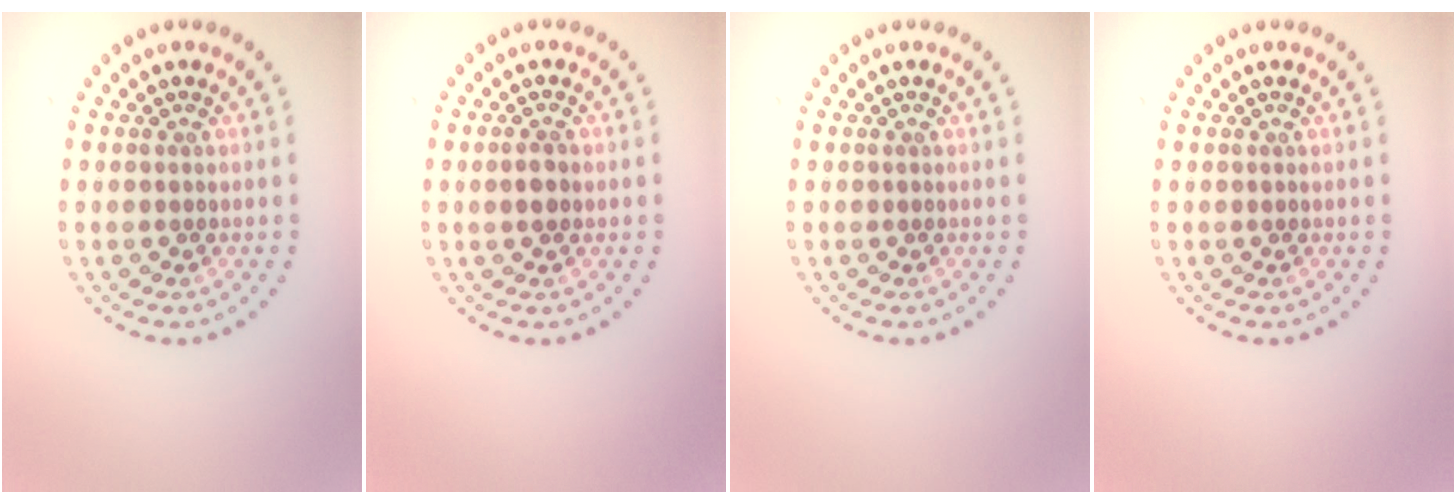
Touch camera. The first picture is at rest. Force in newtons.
{"total": 1.4, "press": 1.4, "slide": 0.1}
{"total": 0.0}
{"total": 0.0}